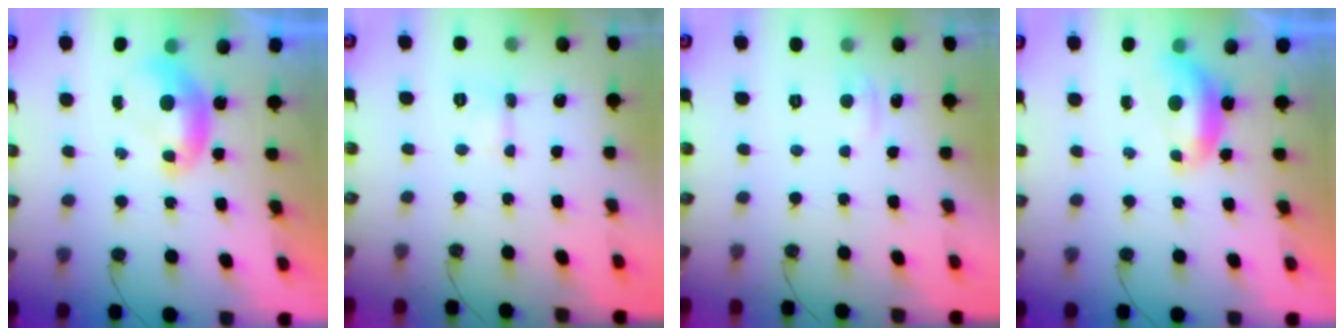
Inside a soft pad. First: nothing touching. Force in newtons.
{"total": 2.0, "press": 2.0, "slide": 0.4}
{"total": 0.9, "press": 0.7, "slide": 0.7}
{"total": 1.7, "press": 1.6, "slide": 0.7}